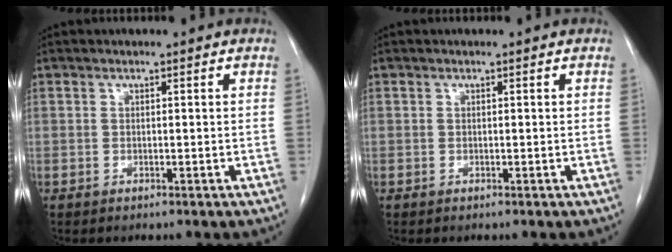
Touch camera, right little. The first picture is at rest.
{"total": 0.0}